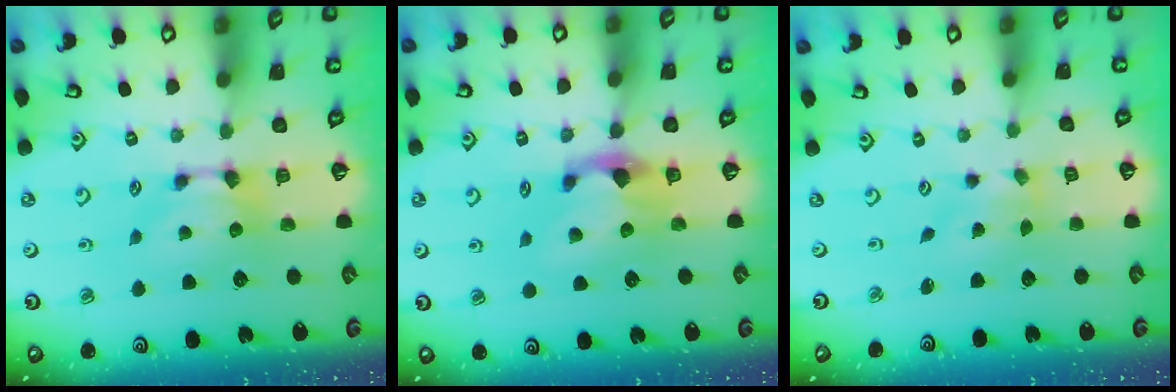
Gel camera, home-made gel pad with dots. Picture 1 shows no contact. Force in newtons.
{"total": 3.6, "press": 3.4, "slide": 1.0}
{"total": 1.7, "press": 1.3, "slide": 1.1}